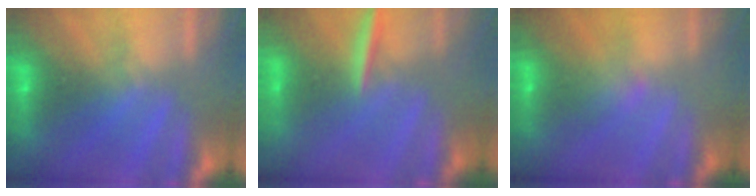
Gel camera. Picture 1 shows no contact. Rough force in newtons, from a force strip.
{"total": 2.8}
{"total": 2.7}